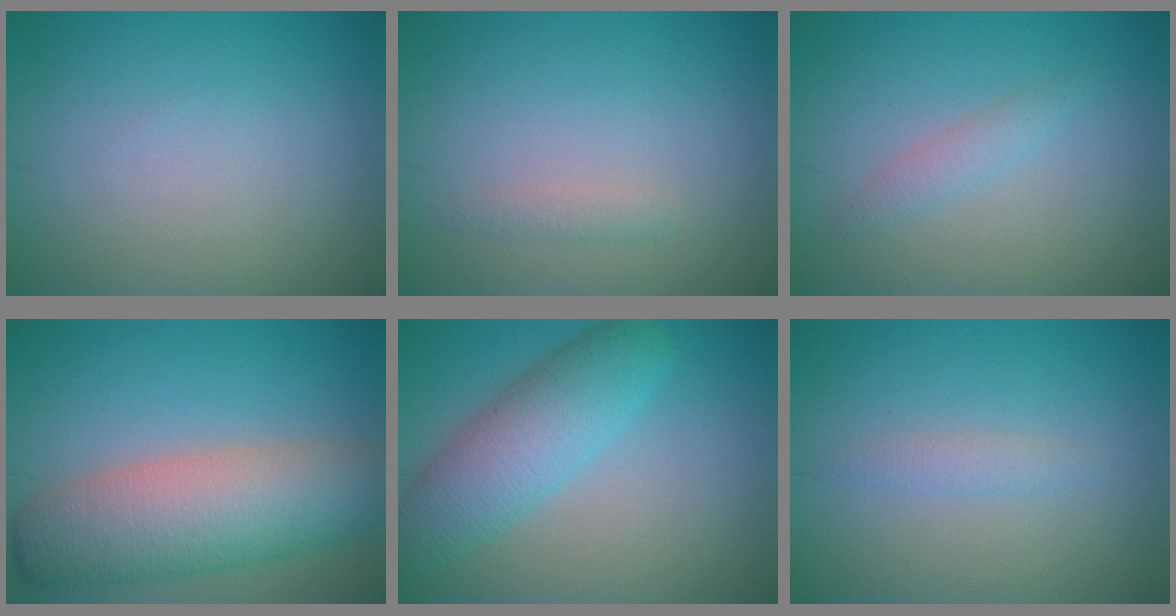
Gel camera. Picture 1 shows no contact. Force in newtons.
{"total": 0.9, "press": 0.9, "slide": 0.0}
{"total": 1.3, "press": 1.3, "slide": 0.0}
{"total": 9.7, "press": 9.7, "slide": 0.4}
{"total": 5.8, "press": 5.8, "slide": 0.2}
{"total": 1.2, "press": 1.2, "slide": 0.0}